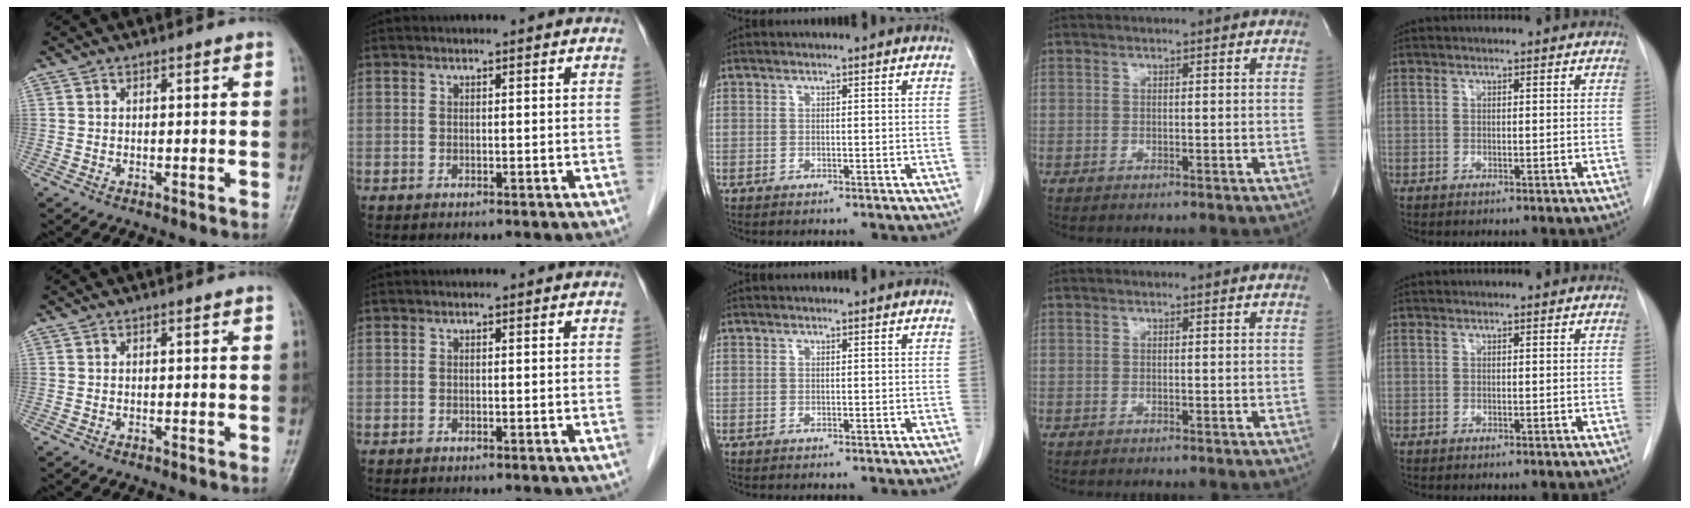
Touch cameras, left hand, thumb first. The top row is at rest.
{}